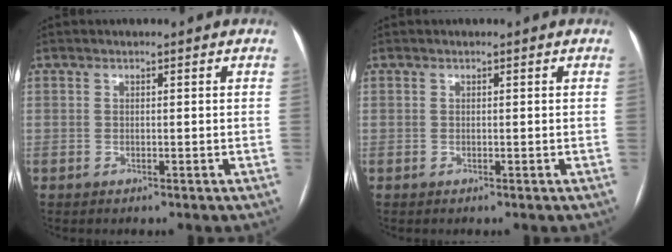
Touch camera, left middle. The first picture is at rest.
{"total": 0.0}